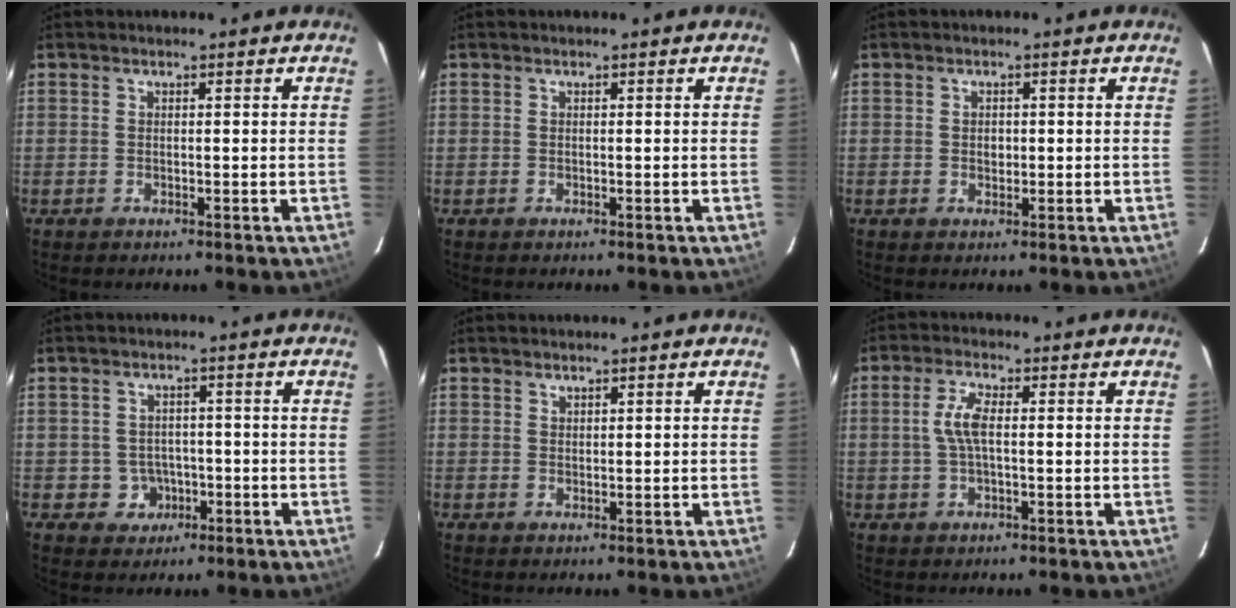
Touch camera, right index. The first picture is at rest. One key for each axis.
{"total": 0.0}
{"total": 1.4, "fx": -0.1, "fy": 1.2, "fz": 0.7, "tx": -0.008, "ty": 0.002, "tz": -0.001}
{"total": 4.4, "fx": -1.4, "fy": 4.2, "fz": 0.5, "tx": -0.021, "ty": 0.015, "tz": -0.008}
{"total": 0.8, "fx": 0.7, "fy": 0.2, "fz": 0.0, "tx": 0.000, "ty": 0.001, "tz": 0.015}
{"total": 4.6, "fx": 0.2, "fy": 1.4, "fz": 4.3, "tx": -0.088, "ty": 0.005, "tz": 0.006}